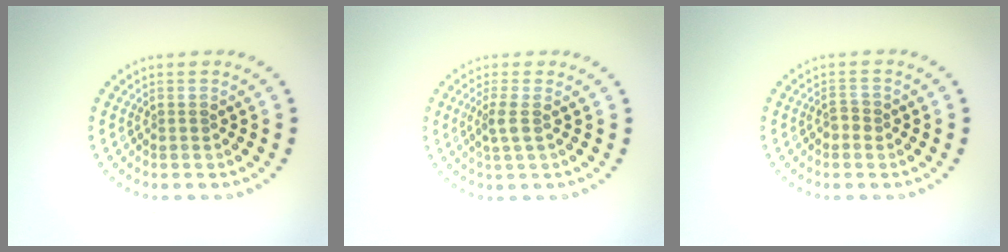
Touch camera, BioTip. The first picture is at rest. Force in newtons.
{"total": 1.6, "press": 1.3, "slide": 1.0}
{"total": 1.2, "press": 1.0, "slide": 0.5}